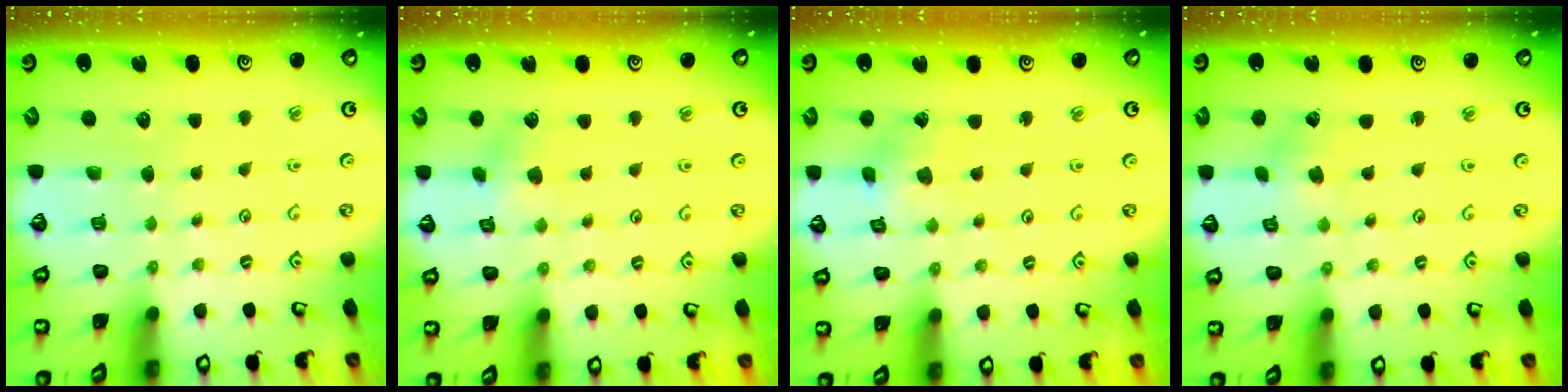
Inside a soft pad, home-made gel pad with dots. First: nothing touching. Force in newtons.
{"total": 4.1, "press": 4.1, "slide": 0.4}
{"total": 2.2, "press": 2.2, "slide": 0.2}
{"total": 0.0}